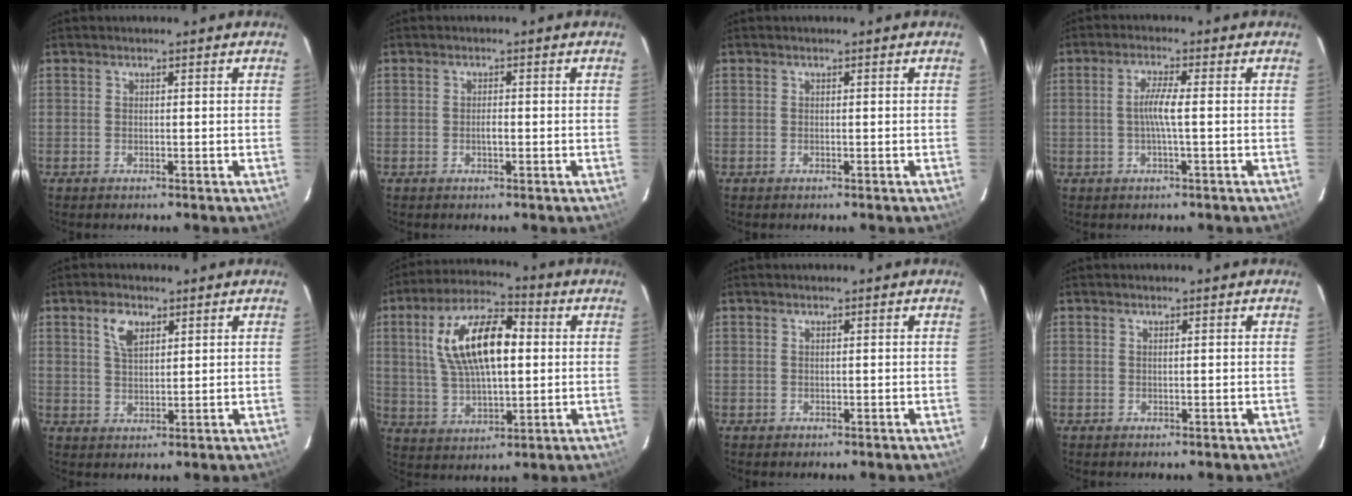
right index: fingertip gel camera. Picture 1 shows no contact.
{"total": 1.3, "force": [-0.3, 0.6, 1.1], "torque": [-0.021, 0.003, -0.005]}
{"total": 0.0}
{"total": 3.9, "force": [-0.4, -0.2, 3.8], "torque": [-0.078, 0.001, -0.008]}
{"total": 4.7, "force": [2.4, 2.5, 3.1], "torque": [-0.057, 0.010, 0.047]}
{"total": 16.2, "force": [3.1, 6.4, 14.5], "torque": [-0.275, 0.021, 0.057]}
{"total": 0.5, "force": [0.1, 0.5, 0.0], "torque": [0.004, 0.004, 0.001]}
{"total": 0.0}